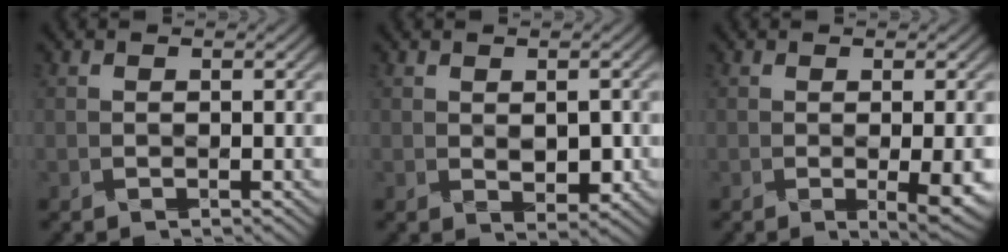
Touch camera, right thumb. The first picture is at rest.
{"total": 2.9, "force": [-0.2, 1.7, 2.3], "torque": [-0.039, -0.008, 0.005]}
{"total": 3.9, "force": [-0.6, 0.8, 3.8], "torque": [-0.065, -0.010, -0.004]}